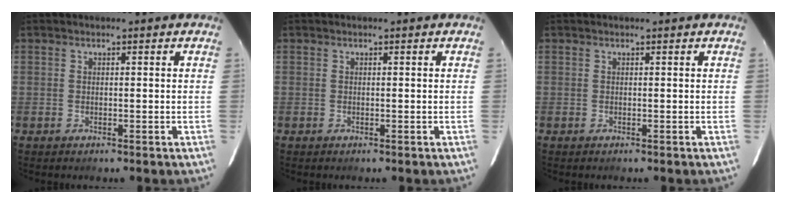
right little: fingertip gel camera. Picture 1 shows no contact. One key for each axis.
{"total": 0.0}
{"total": 0.0}